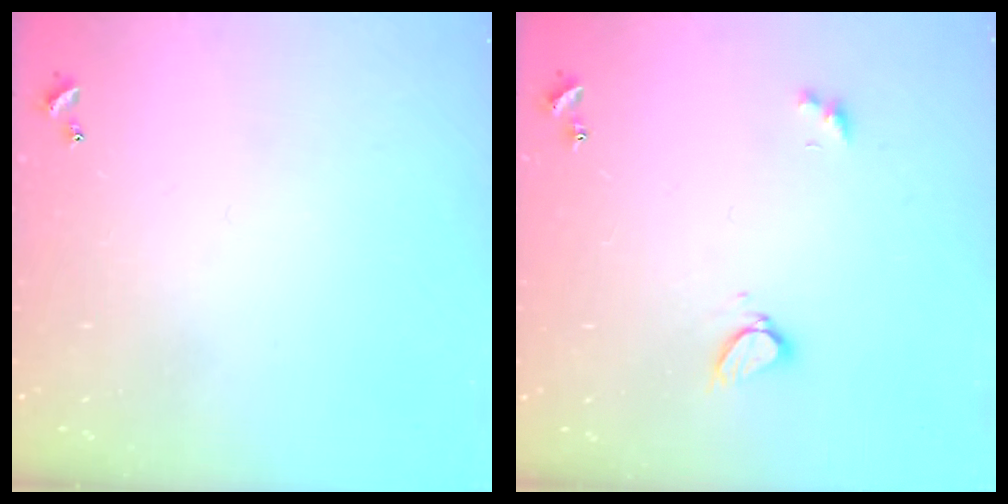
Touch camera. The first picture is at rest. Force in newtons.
{"total": 3.1, "press": 3.1, "slide": 0.3}